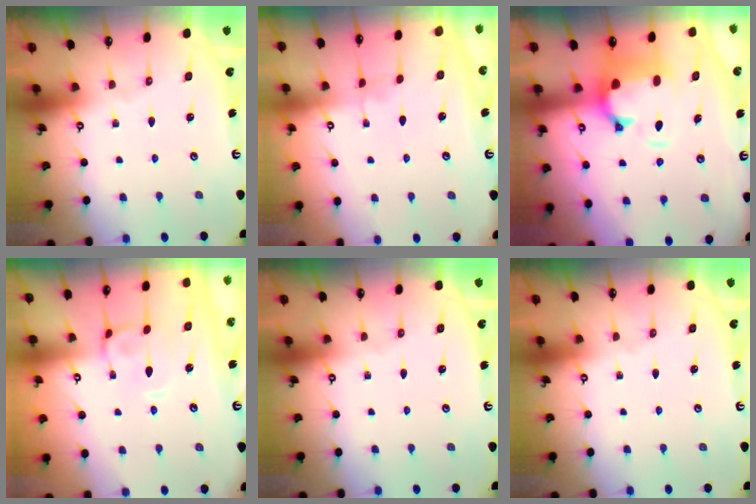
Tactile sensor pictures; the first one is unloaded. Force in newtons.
{"total": 2.8, "press": 2.8, "slide": 0.3}
{"total": 2.6, "press": 2.1, "slide": 1.5}
{"total": 1.4, "press": 1.1, "slide": 0.9}
{"total": 0.0}
{"total": 0.0}